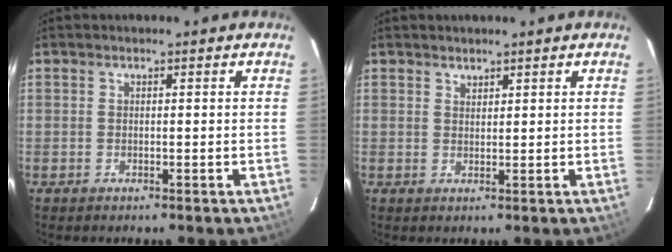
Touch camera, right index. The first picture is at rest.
{"total": 1.2, "force": [1.1, 0.5, 0.2], "torque": [-0.003, 0.001, 0.020]}